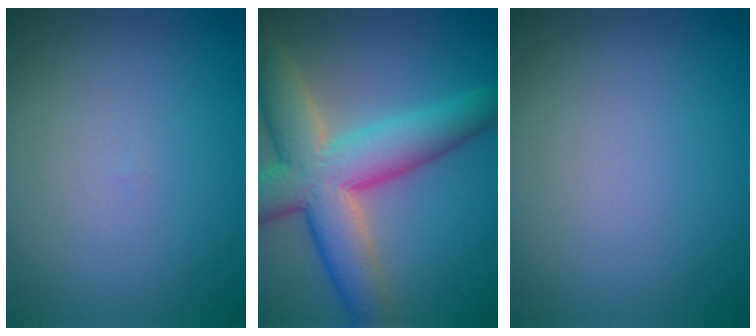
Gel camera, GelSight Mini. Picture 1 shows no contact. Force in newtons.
{"total": 9.2, "press": 9.2, "slide": 0.6}
{"total": 0.0}